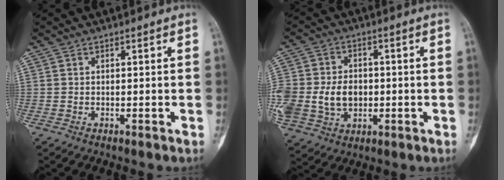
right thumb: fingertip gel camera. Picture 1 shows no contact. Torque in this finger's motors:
{"motor_torque": [1.06, 1.07, 1.10, -0.16, 0.34]}